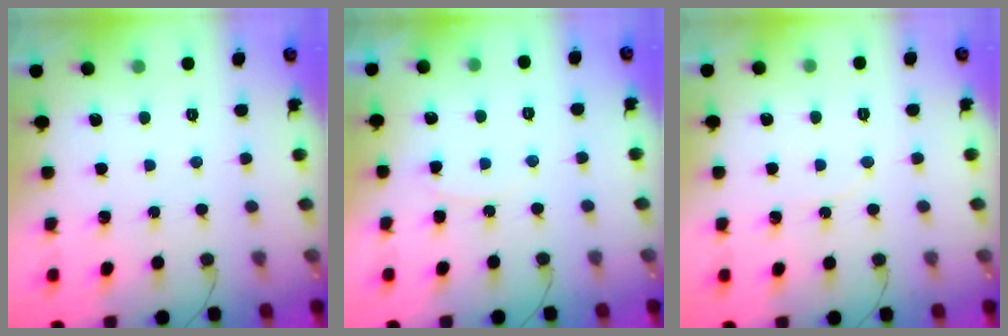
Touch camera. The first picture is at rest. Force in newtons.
{"total": 5.8, "press": 5.8, "slide": 0.6}
{"total": 3.7, "press": 3.6, "slide": 0.7}